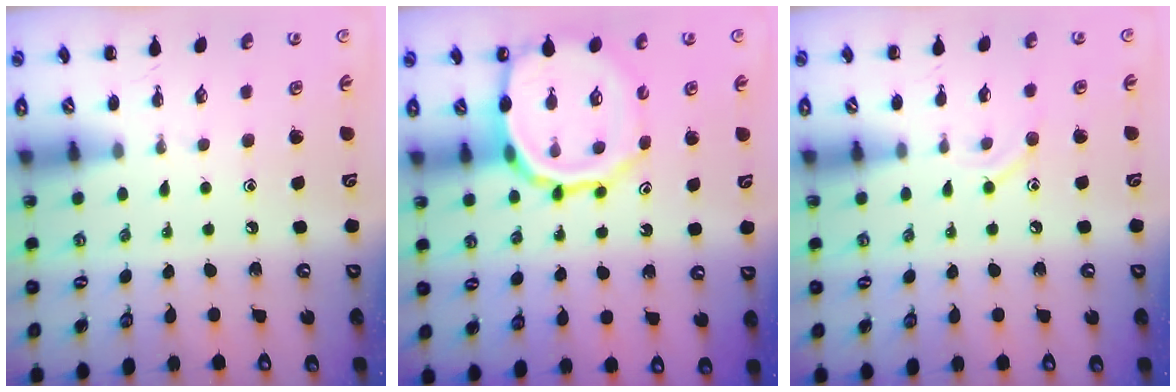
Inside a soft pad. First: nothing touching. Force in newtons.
{"total": 14.6, "press": 14.4, "slide": 2.3}
{"total": 7.2, "press": 7.1, "slide": 1.5}